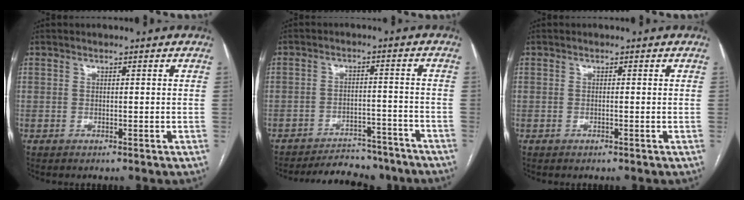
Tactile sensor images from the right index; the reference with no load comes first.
{"total": 12.8, "force": [-11.8, 3.8, 3.1], "torque": [-0.041, 0.008, -0.153]}
{"total": 0.0}